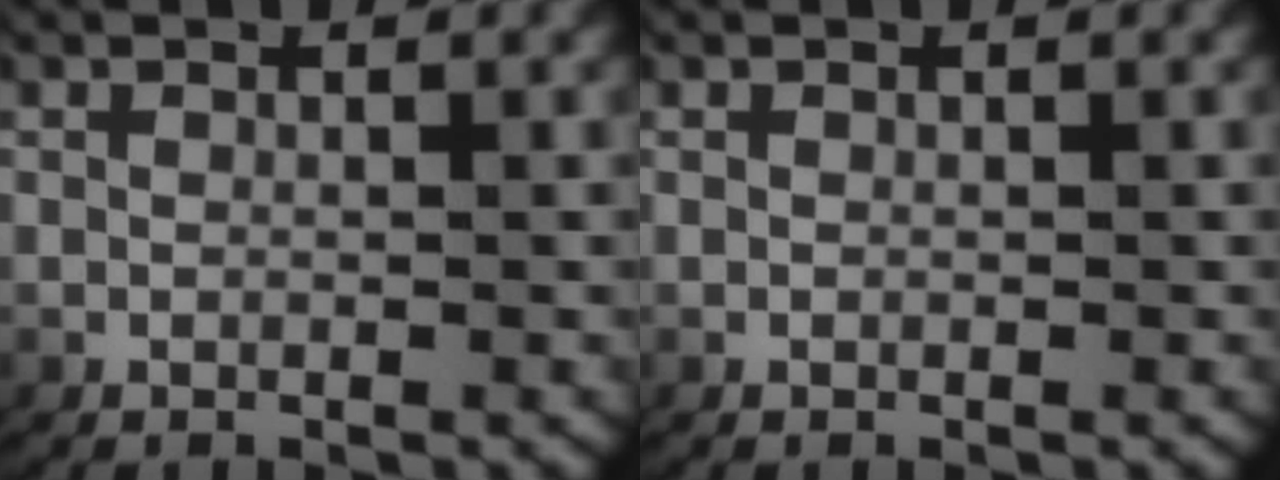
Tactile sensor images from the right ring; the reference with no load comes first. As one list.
[{"total": 0.0}]